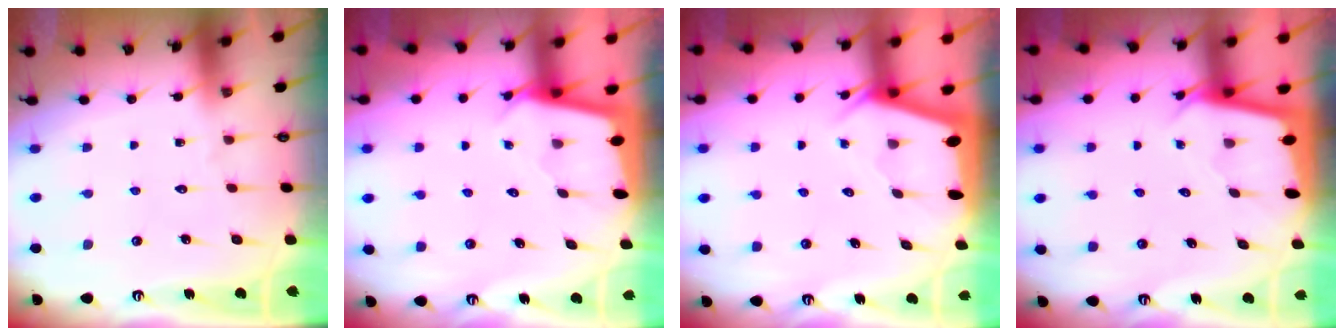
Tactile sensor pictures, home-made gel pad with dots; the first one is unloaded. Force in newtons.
{"total": 2.4, "press": 2.4, "slide": 0.1}
{"total": 2.2, "press": 2.2, "slide": 0.3}
{"total": 1.9, "press": 1.9, "slide": 0.1}